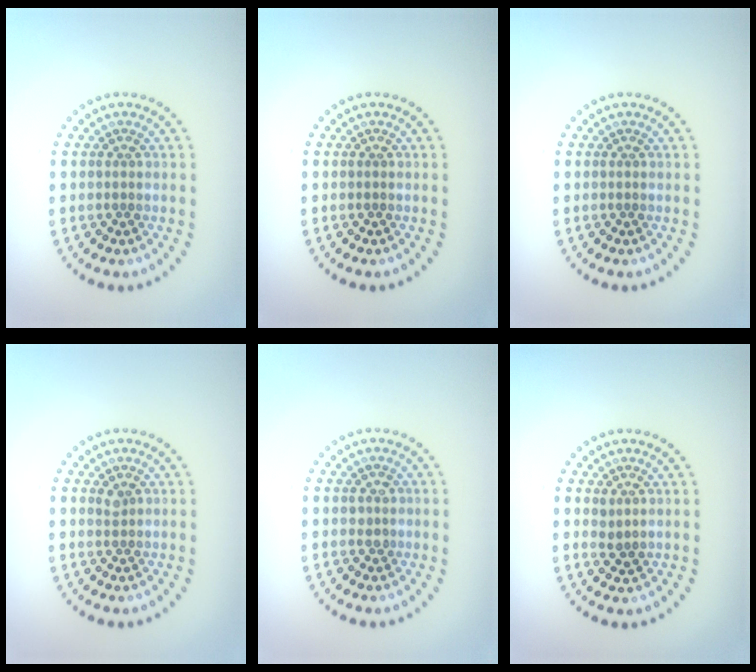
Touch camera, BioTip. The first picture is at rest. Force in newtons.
{"total": 0.0}
{"total": 0.0}
{"total": 0.8, "press": 0.6, "slide": 0.5}
{"total": 0.9, "press": 0.8, "slide": 0.5}
{"total": 1.2, "press": 1.0, "slide": 0.5}